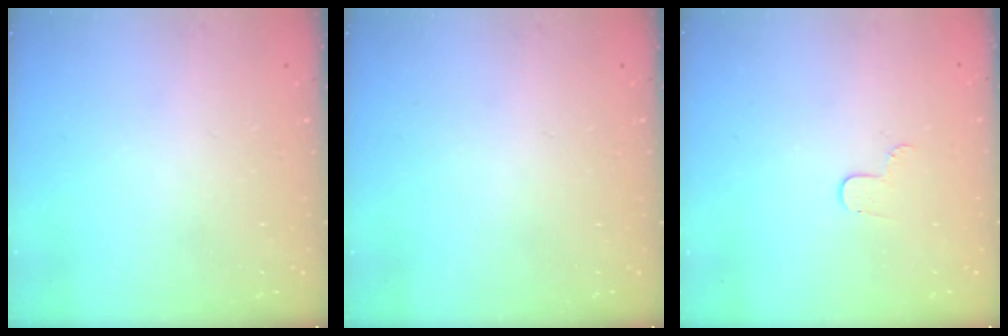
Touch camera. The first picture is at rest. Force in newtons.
{"total": 0.0}
{"total": 4.0, "press": 3.9, "slide": 0.3}